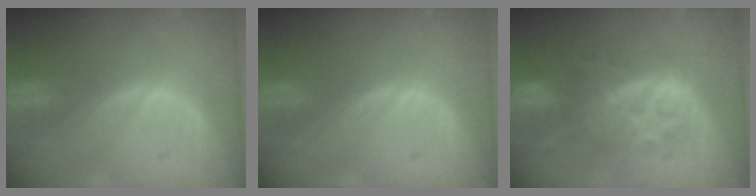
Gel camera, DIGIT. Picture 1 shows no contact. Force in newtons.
{"total": 0.0}
{"total": 8.9, "press": 8.5, "slide": 2.7}